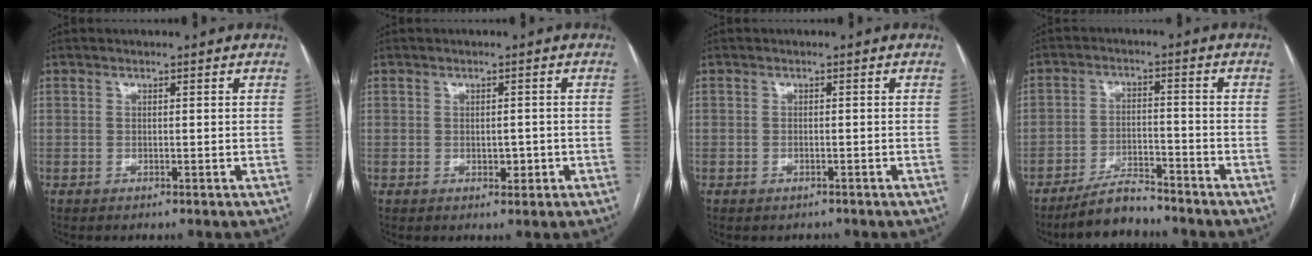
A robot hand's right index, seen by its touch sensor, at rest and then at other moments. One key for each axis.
{"total": 1.9, "fx": -0.5, "fy": 1.2, "fz": 1.4, "tx": -0.019, "ty": 0.001, "tz": -0.001}
{"total": 1.0, "fx": -0.8, "fy": 0.5, "fz": 0.2, "tx": -0.007, "ty": 0.001, "tz": -0.009}
{"total": 6.0, "fx": -5.5, "fy": 1.3, "fz": 1.9, "tx": -0.035, "ty": -0.008, "tz": -0.099}